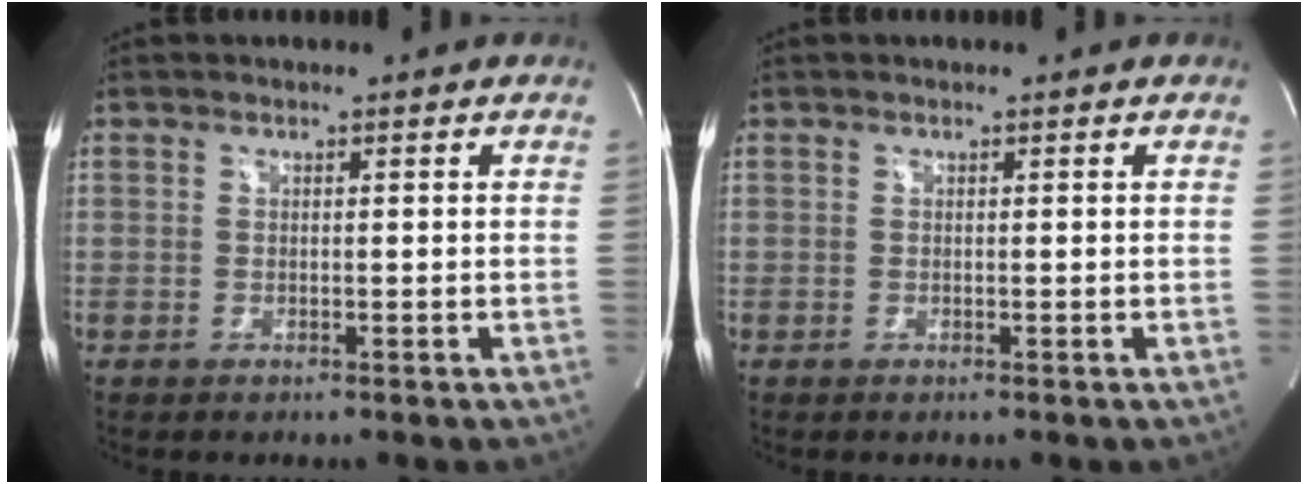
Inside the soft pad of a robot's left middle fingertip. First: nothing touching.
{"total": 0.0}